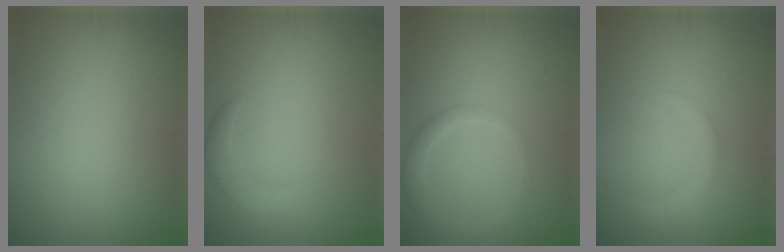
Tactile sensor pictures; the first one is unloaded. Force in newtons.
{"total": 2.4, "press": 2.4, "slide": 0.2}
{"total": 2.3, "press": 2.3, "slide": 0.2}
{"total": 1.3, "press": 1.3, "slide": 0.1}